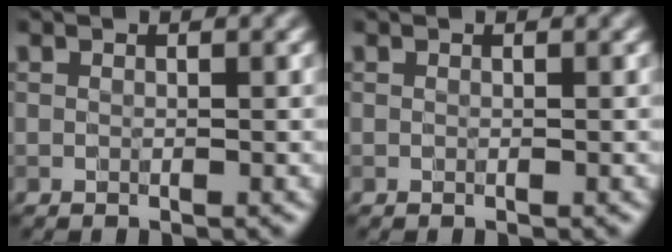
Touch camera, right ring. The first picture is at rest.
{"total": 0.0}